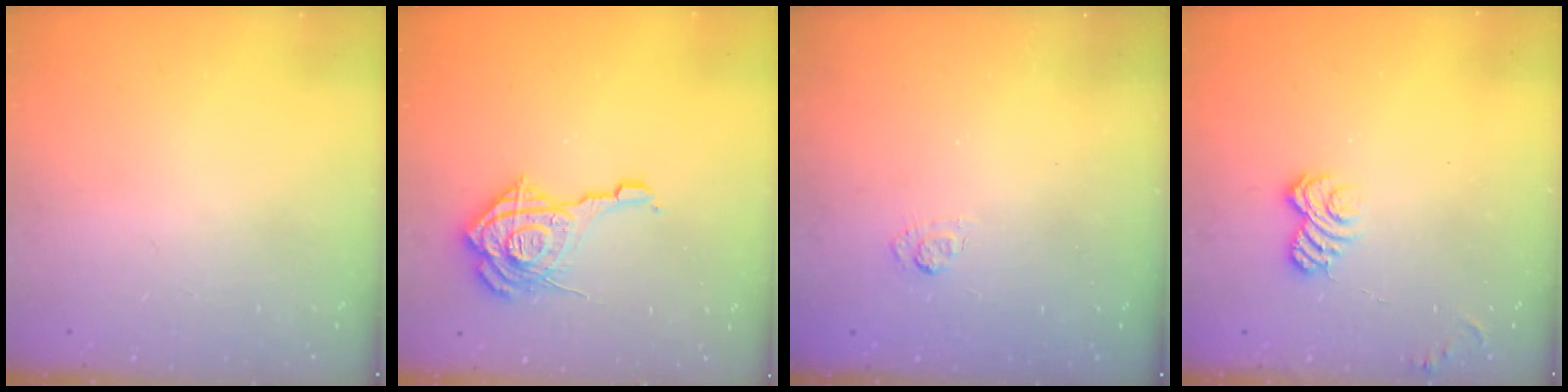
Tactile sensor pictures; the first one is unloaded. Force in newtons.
{"total": 16.9, "press": 16.8, "slide": 1.7}
{"total": 2.7, "press": 2.3, "slide": 1.5}
{"total": 4.7, "press": 4.5, "slide": 1.3}